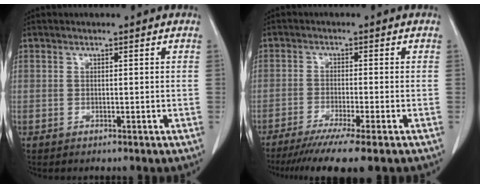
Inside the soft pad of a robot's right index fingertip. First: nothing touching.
{"total": 9.5, "force": [-7.2, -0.5, 6.2], "torque": [-0.085, -0.025, -0.112]}